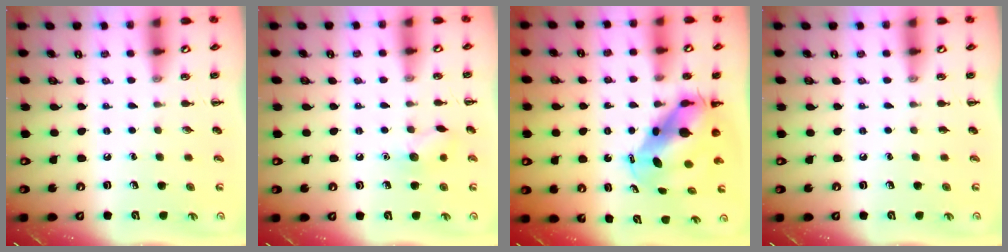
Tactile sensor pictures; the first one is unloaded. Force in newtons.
{"total": 7.8, "press": 7.7, "slide": 1.3}
{"total": 7.8, "press": 7.5, "slide": 2.2}
{"total": 0.0}